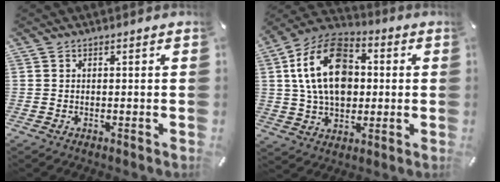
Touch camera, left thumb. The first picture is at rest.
{"total": 17.8, "force": [1.9, 12.7, 12.4], "torque": [-0.245, 0.006, 0.030]}